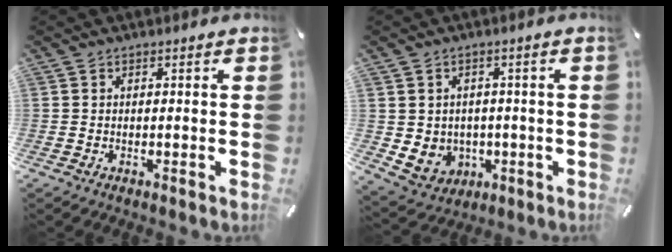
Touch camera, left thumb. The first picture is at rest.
{"total": 6.0, "force": [0.1, 5.9, 1.1], "torque": [-0.029, -0.009, 0.006]}